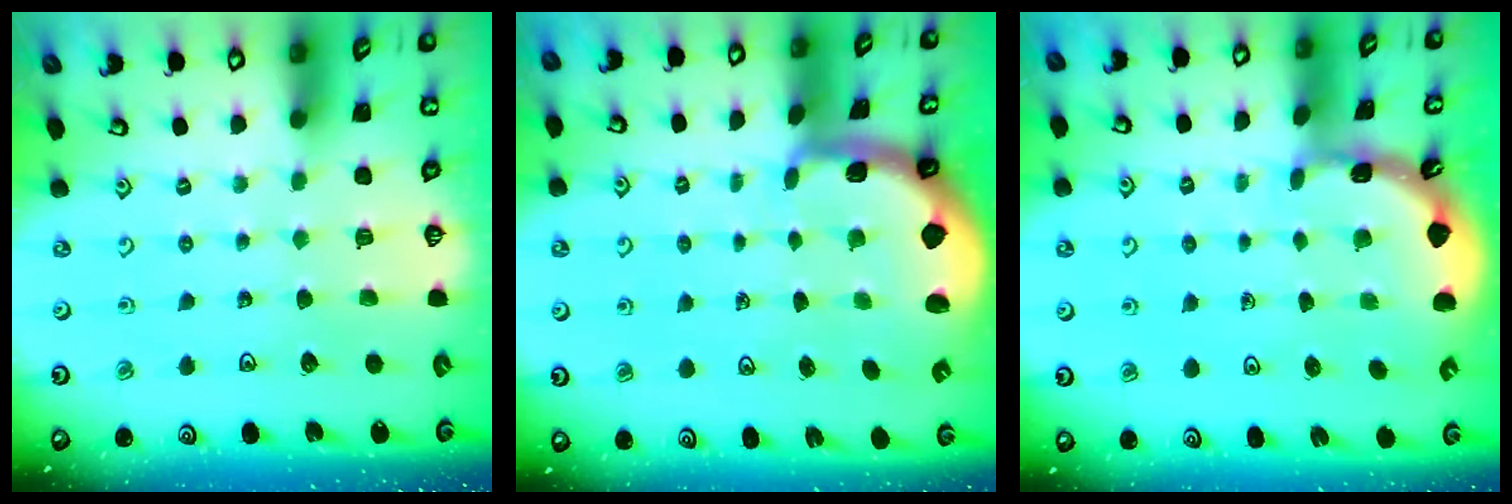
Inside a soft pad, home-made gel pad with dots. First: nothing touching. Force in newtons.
{"total": 1.7, "press": 1.6, "slide": 0.4}
{"total": 1.8, "press": 1.8, "slide": 0.1}